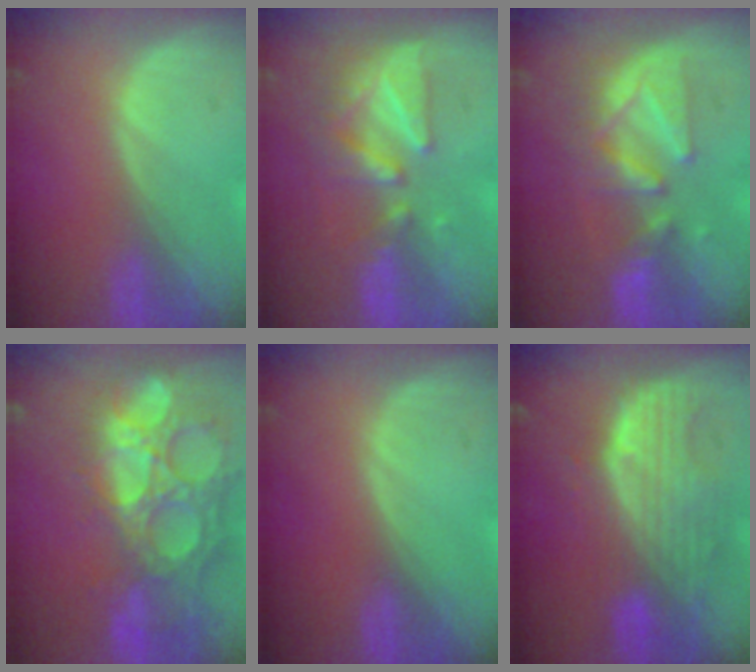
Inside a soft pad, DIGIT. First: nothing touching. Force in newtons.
{"total": 8.6, "press": 7.7, "slide": 4.0}
{"total": 8.6, "press": 8.3, "slide": 2.0}
{"total": 15.0, "press": 12.4, "slide": 8.4}
{"total": 0.0}
{"total": 9.9, "press": 8.7, "slide": 4.8}